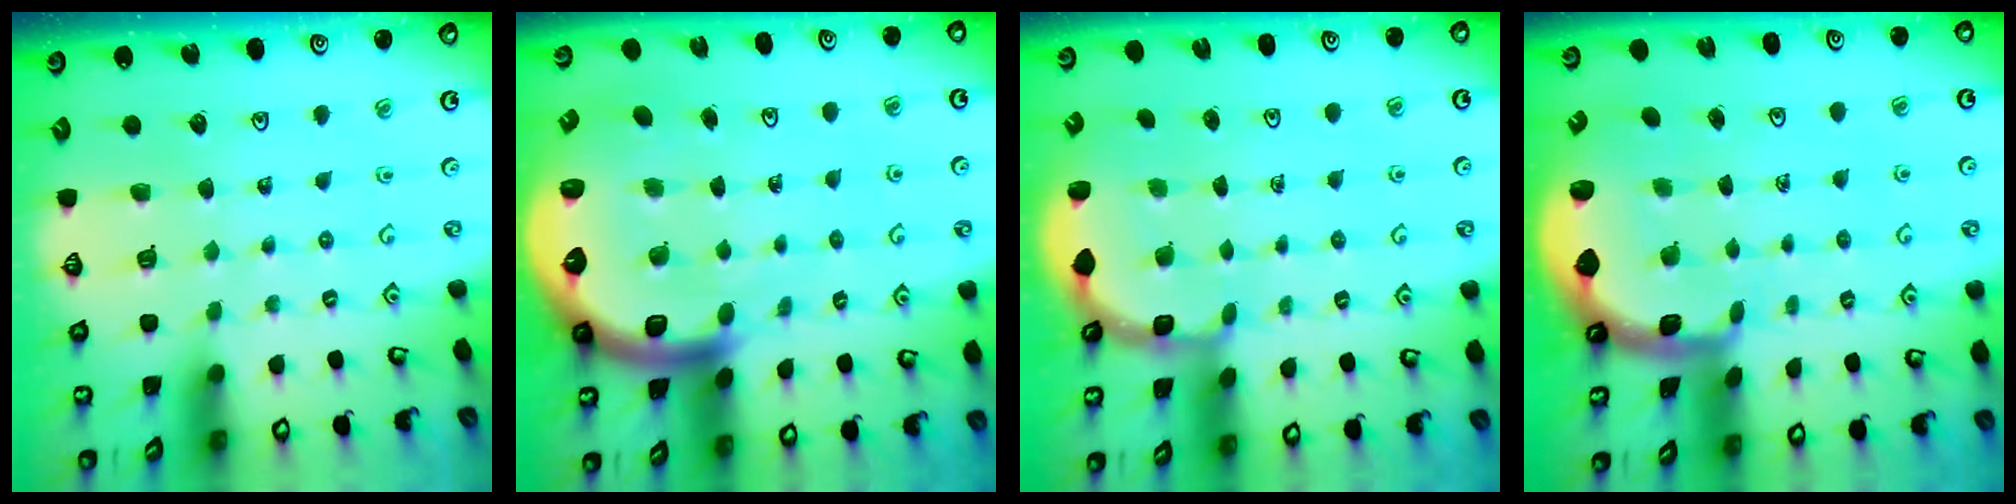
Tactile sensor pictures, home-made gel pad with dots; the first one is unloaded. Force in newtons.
{"total": 11.2, "press": 10.9, "slide": 2.5}
{"total": 2.8, "press": 2.5, "slide": 1.4}
{"total": 2.7, "press": 2.2, "slide": 1.5}